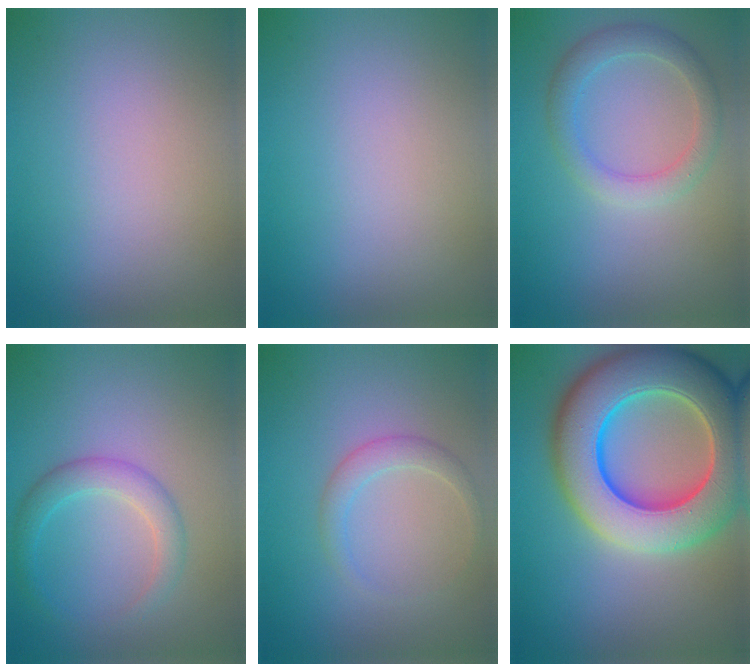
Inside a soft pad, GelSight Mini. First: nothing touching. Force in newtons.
{"total": 0.0}
{"total": 3.1, "press": 3.1, "slide": 0.1}
{"total": 2.8, "press": 2.7, "slide": 0.2}
{"total": 1.9, "press": 1.9, "slide": 0.0}
{"total": 13.2, "press": 13.2, "slide": 0.6}